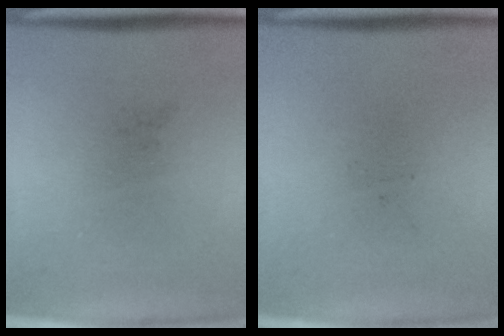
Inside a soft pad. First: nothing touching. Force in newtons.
{"total": 0.0}